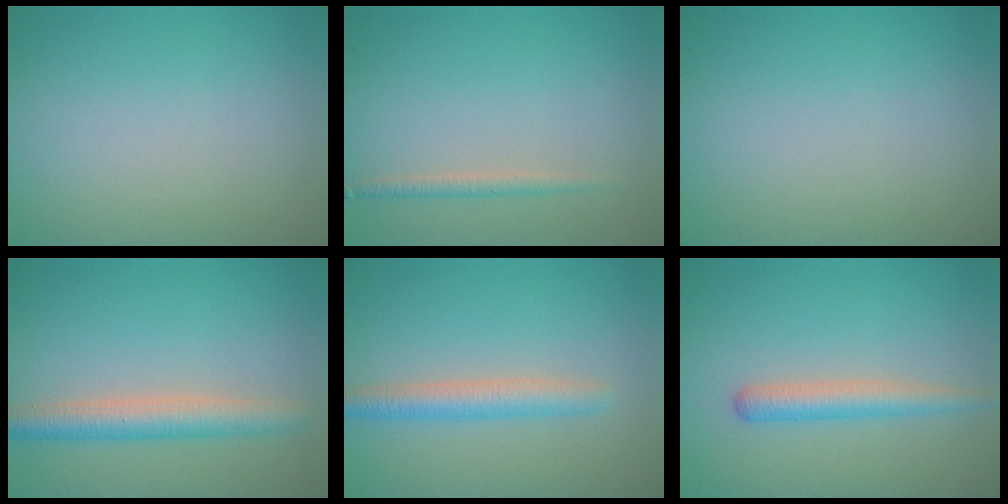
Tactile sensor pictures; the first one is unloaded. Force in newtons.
{"total": 1.2, "press": 1.2, "slide": 0.0}
{"total": 0.0}
{"total": 3.8, "press": 3.8, "slide": 0.1}
{"total": 2.9, "press": 2.9, "slide": 0.1}
{"total": 2.5, "press": 2.5, "slide": 0.1}